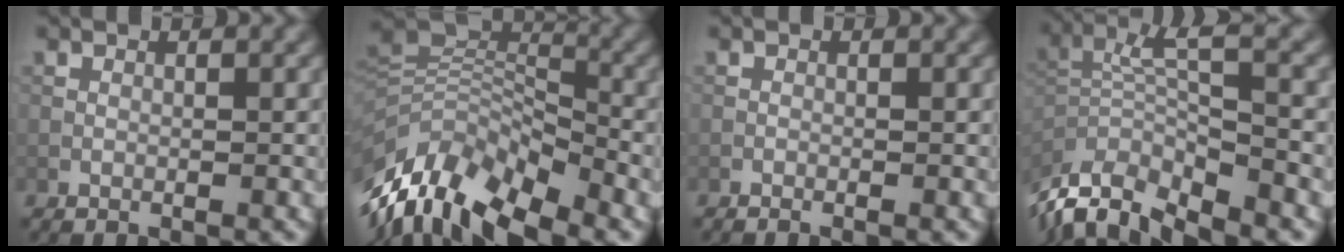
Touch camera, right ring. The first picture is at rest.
{"total": 11.9, "force": [-6.4, 6.1, 7.9], "torque": [-0.167, 0.009, -0.115]}
{"total": 0.0}
{"total": 9.8, "force": [-5.1, 2.8, 7.9], "torque": [-0.151, 0.008, -0.083]}